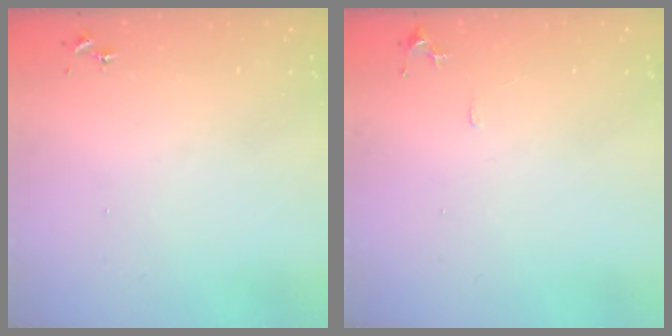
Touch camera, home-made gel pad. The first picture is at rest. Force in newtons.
{"total": 5.7, "press": 5.6, "slide": 0.6}